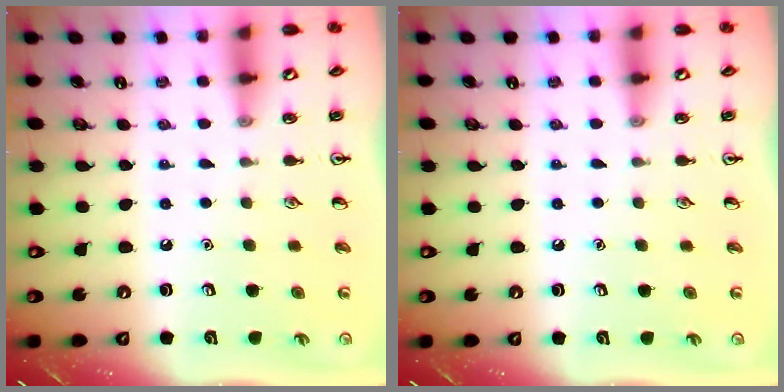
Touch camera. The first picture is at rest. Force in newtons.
{"total": 0.0}